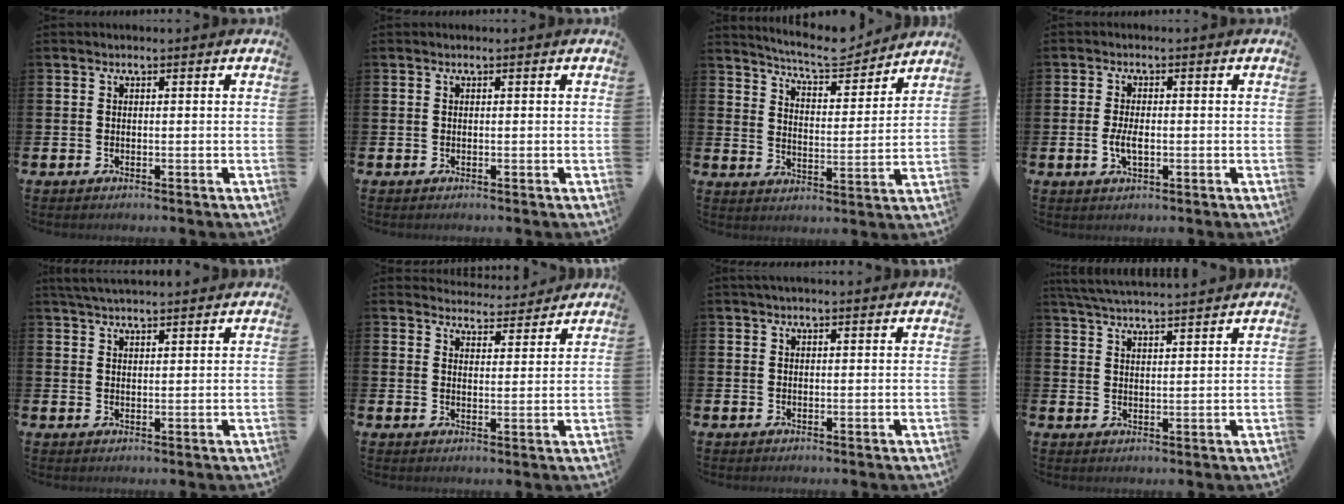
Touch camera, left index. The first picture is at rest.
{"total": 0.0}
{"total": 7.5, "force": [7.2, 1.0, 1.8], "torque": [-0.049, -0.050, 0.123]}
{"total": 3.0, "force": [-0.4, 1.4, 2.6], "torque": [-0.045, 0.000, -0.009]}
{"total": 3.6, "force": [3.5, 0.3, 0.9], "torque": [-0.022, -0.009, 0.064]}
{"total": 4.1, "force": [4.0, 0.7, -0.2], "torque": [0.003, -0.034, 0.068]}
{"total": 1.3, "force": [1.2, 0.1, 0.5], "torque": [0.000, -0.001, 0.019]}
{"total": 4.8, "force": [4.8, -0.2, 0.7], "torque": [-0.033, -0.023, 0.087]}